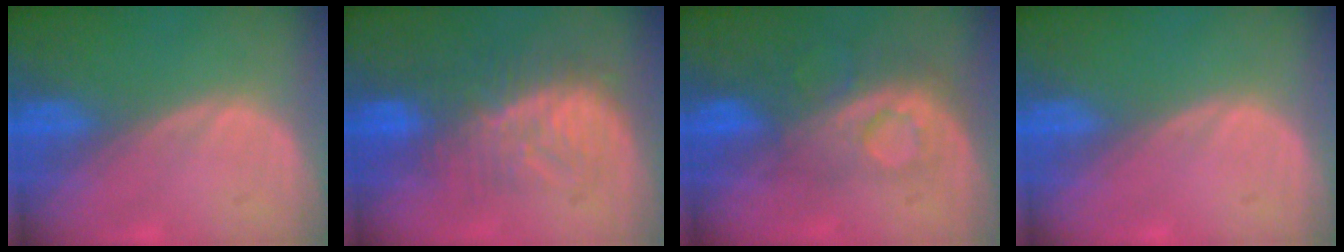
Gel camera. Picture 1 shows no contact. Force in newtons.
{"total": 8.4, "press": 8.2, "slide": 1.9}
{"total": 8.3, "press": 7.3, "slide": 3.8}
{"total": 0.0}